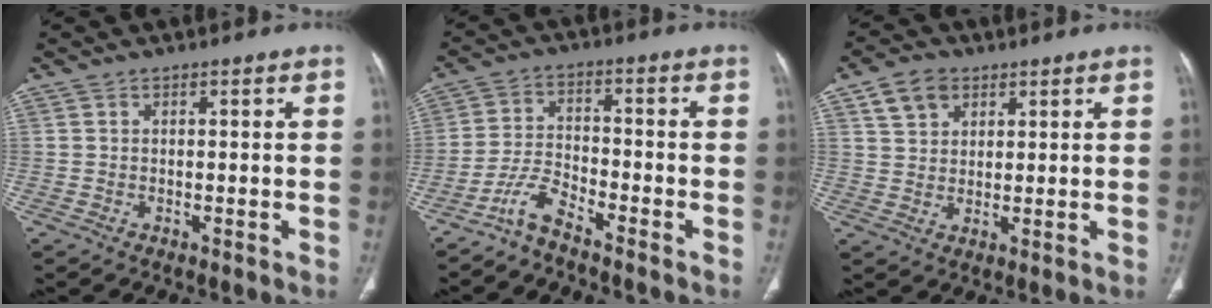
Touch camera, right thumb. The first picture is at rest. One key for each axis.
{"total": 5.1, "fx": -4.5, "fy": 0.9, "fz": 2.2, "tx": -0.045, "ty": 0.030, "tz": -0.098}
{"total": 6.0, "fx": 3.1, "fy": 4.3, "fz": 2.8, "tx": -0.030, "ty": -0.010, "tz": 0.059}